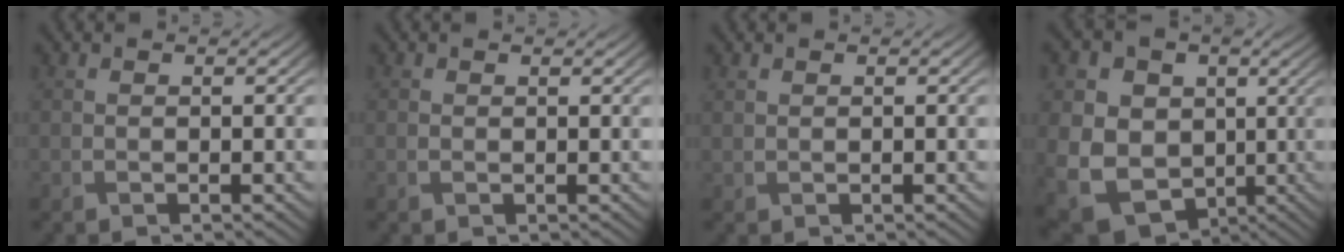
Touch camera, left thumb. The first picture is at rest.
{"total": 0.7, "force": [0.2, 0.5, 0.5], "torque": [-0.011, -0.002, 0.006]}
{"total": 0.7, "force": [0.6, 0.3, 0.2], "torque": [-0.011, -0.001, 0.015]}
{"total": 15.6, "force": [1.4, 13.4, 7.9], "torque": [-0.224, 0.005, 0.022]}